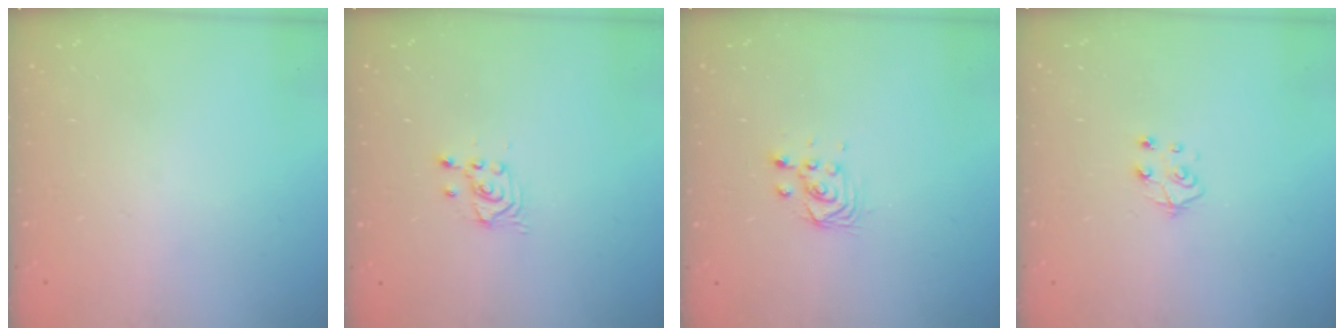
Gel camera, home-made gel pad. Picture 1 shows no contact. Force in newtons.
{"total": 2.6, "press": 2.5, "slide": 0.3}
{"total": 3.0, "press": 3.0, "slide": 0.1}
{"total": 4.8, "press": 4.8, "slide": 0.4}